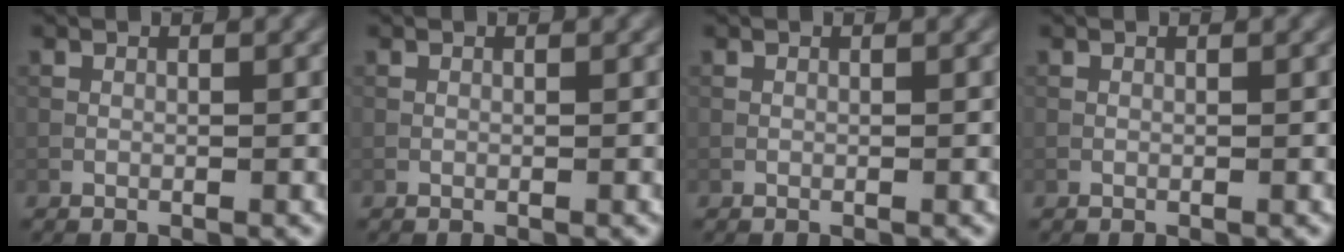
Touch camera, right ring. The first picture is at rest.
{"total": 0.0}
{"total": 0.0}
{"total": 0.0}